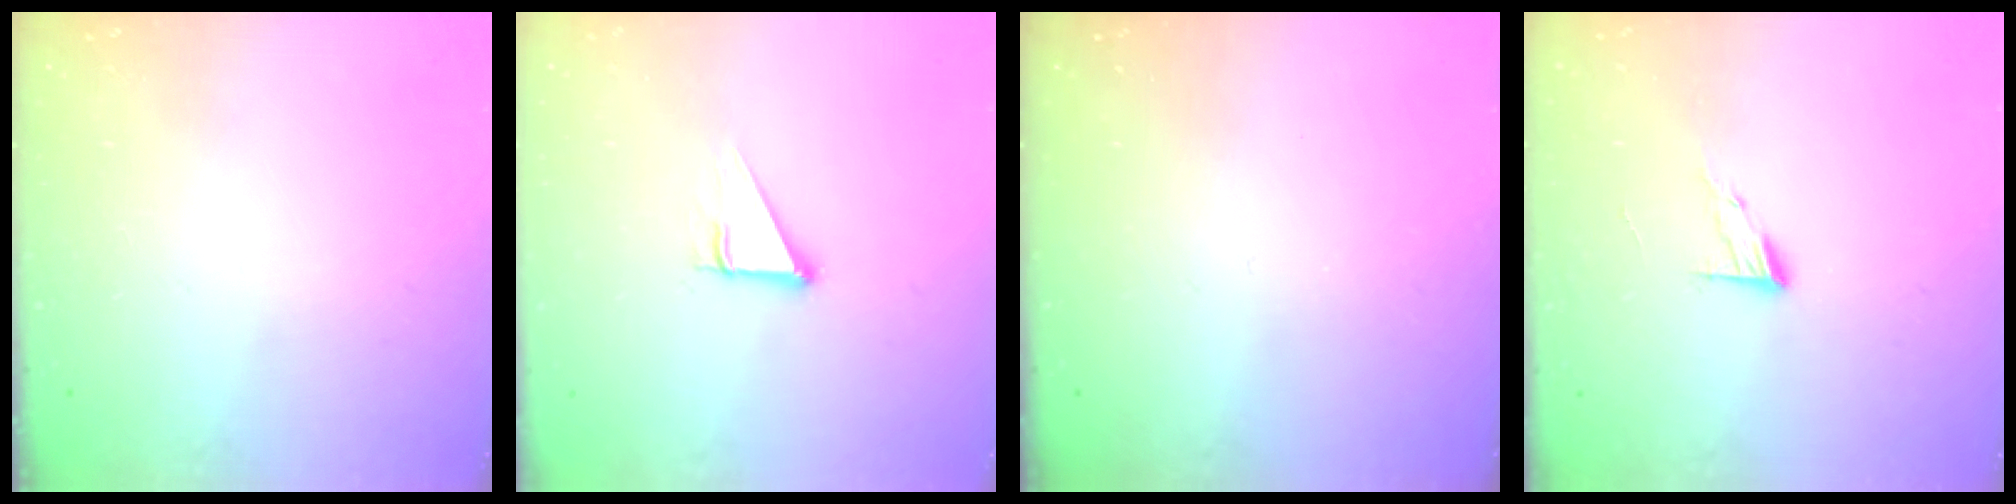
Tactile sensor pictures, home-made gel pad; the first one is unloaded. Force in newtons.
{"total": 3.7, "press": 3.7, "slide": 0.2}
{"total": 0.0}
{"total": 7.9, "press": 7.9, "slide": 0.7}